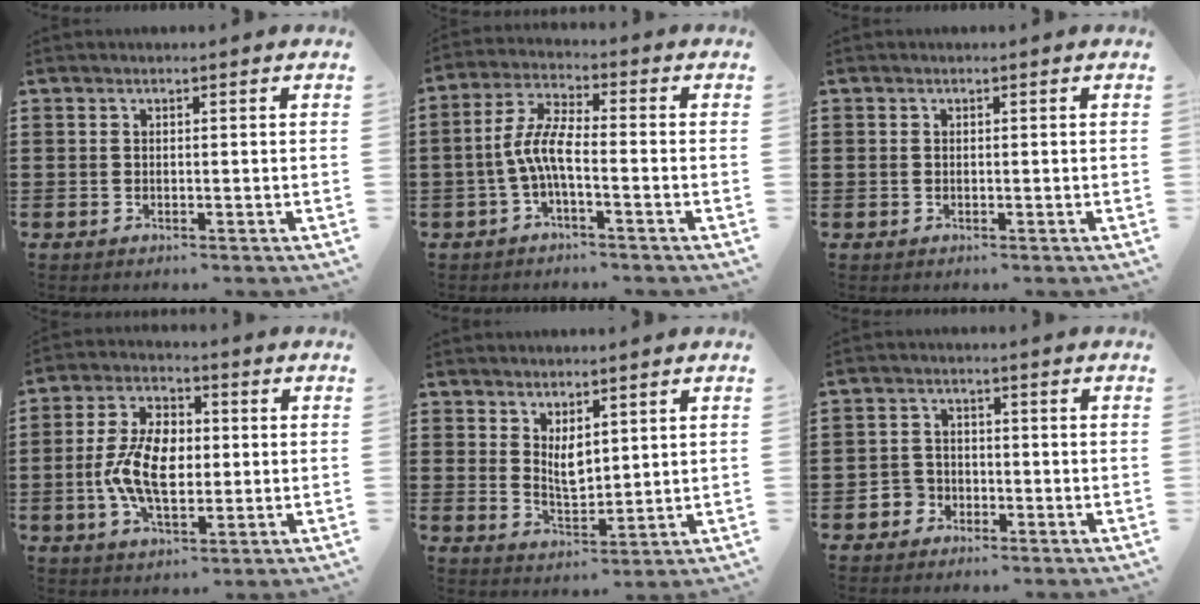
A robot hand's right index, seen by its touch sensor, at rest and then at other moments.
{"total": 6.0, "force": [-1.9, 1.5, 5.5], "torque": [-0.133, -0.009, -0.042]}
{"total": 0.5, "force": [0.0, 0.5, 0.0], "torque": [0.000, 0.004, 0.000]}
{"total": 8.9, "force": [-1.0, 5.1, 7.3], "torque": [-0.166, 0.005, -0.024]}
{"total": 3.8, "force": [2.0, 1.8, 2.7], "torque": [-0.048, -0.007, 0.036]}
{"total": 2.8, "force": [-1.7, 2.2, 0.6], "torque": [-0.029, 0.000, -0.039]}